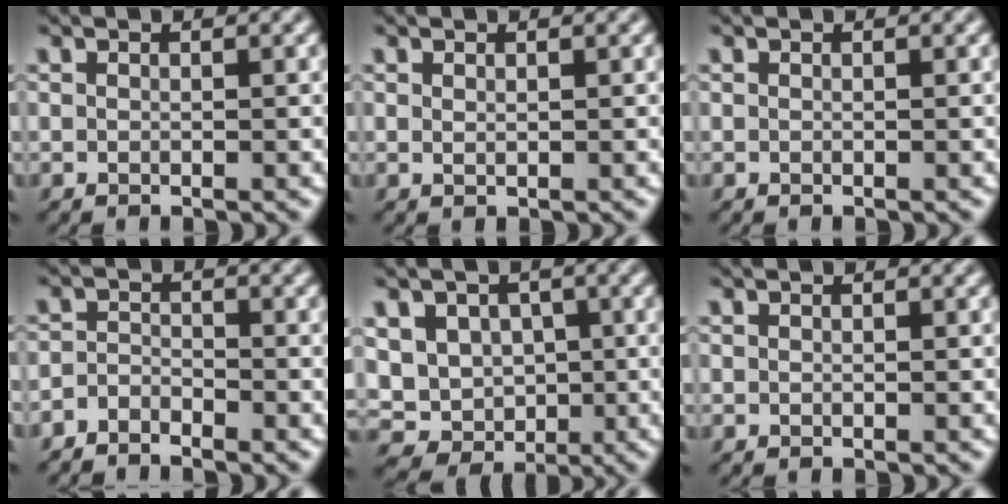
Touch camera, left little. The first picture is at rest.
{"total": 0.0}
{"total": 0.0}
{"total": 2.0, "force": [-1.9, 0.6, 0.3], "torque": [-0.009, 0.003, -0.045]}
{"total": 8.6, "force": [-0.4, 7.8, 3.5], "torque": [-0.057, 0.014, -0.028]}
{"total": 0.0}